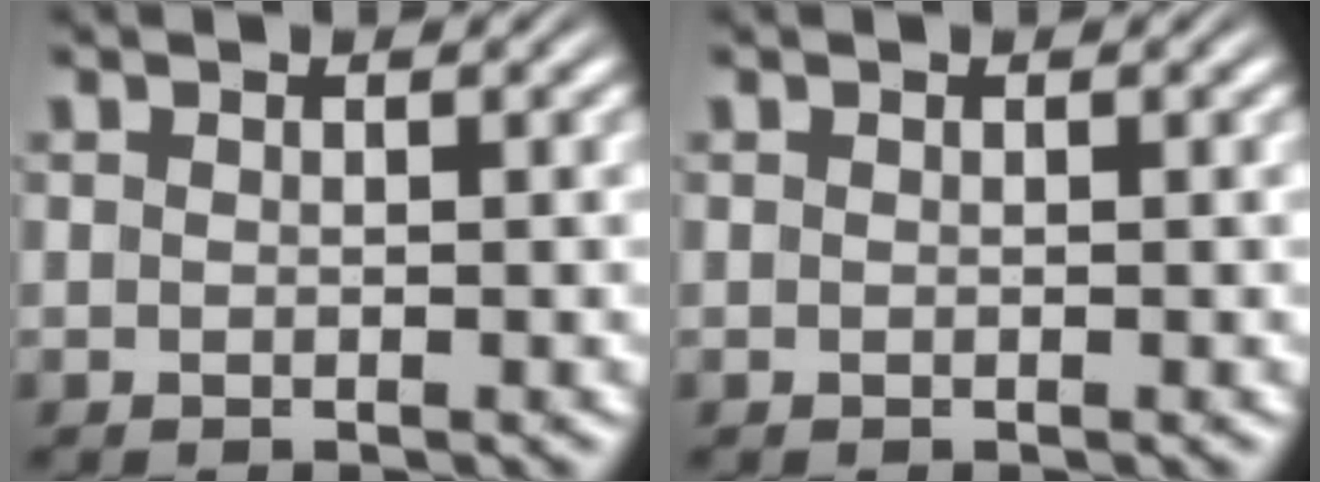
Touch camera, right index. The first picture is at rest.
{"total": 0.0}